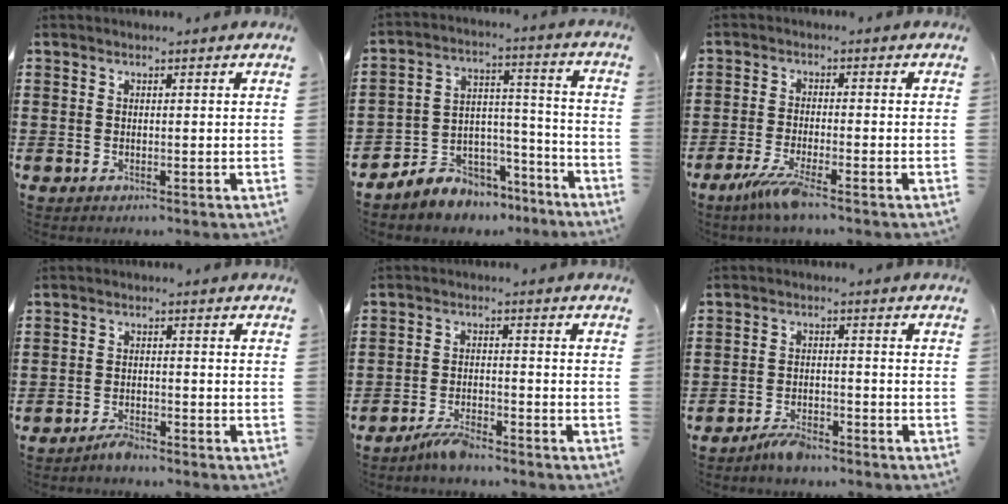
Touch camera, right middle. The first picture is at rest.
{"total": 5.8, "force": [-5.1, 2.7, -0.5], "torque": [-0.003, 0.009, -0.103]}
{"total": 4.7, "force": [-3.2, 0.2, 3.4], "torque": [-0.074, -0.016, -0.059]}
{"total": 2.0, "force": [-1.9, 0.3, 0.7], "torque": [-0.015, 0.003, -0.036]}
{"total": 3.4, "force": [-3.0, 0.5, 1.4], "torque": [-0.032, 0.006, -0.061]}
{"total": 3.1, "force": [-2.7, 0.8, 1.2], "torque": [-0.028, 0.006, -0.056]}